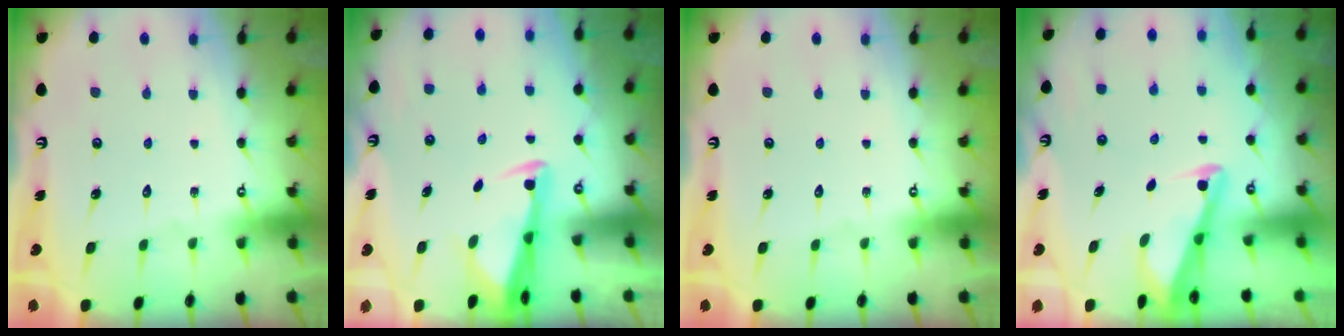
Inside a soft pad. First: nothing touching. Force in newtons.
{"total": 2.9, "press": 2.7, "slide": 0.9}
{"total": 0.0}
{"total": 2.9, "press": 2.8, "slide": 0.3}